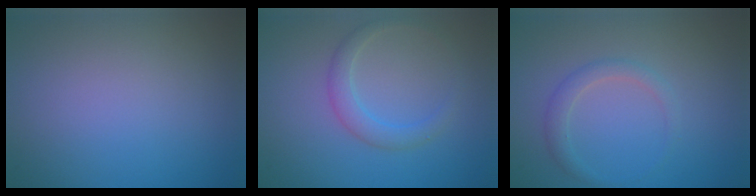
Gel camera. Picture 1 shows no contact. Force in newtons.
{"total": 2.2, "press": 2.2, "slide": 0.1}
{"total": 1.7, "press": 1.7, "slide": 0.1}